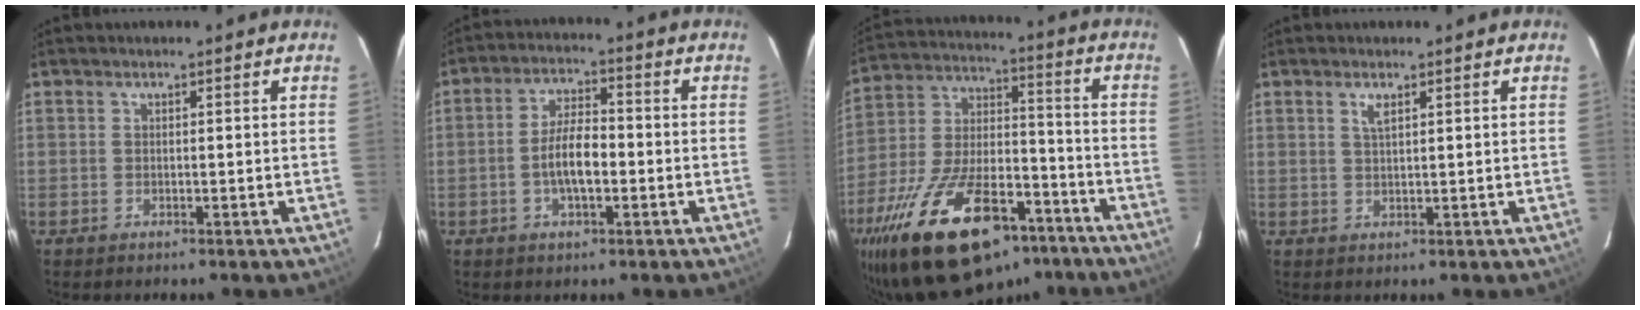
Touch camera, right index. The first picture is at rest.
{"total": 7.0, "force": [-1.7, 2.7, 6.2], "torque": [-0.120, 0.007, -0.027]}
{"total": 28.8, "force": [-18.3, 12.9, 18.1], "torque": [-0.349, -0.010, -0.281]}
{"total": 1.8, "force": [1.0, 0.5, 1.4], "torque": [-0.027, 0.001, 0.018]}